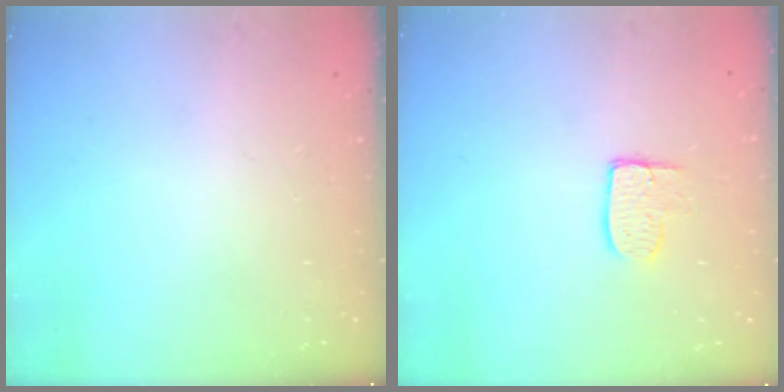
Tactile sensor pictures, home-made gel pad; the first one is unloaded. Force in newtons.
{"total": 6.2, "press": 6.2, "slide": 0.4}